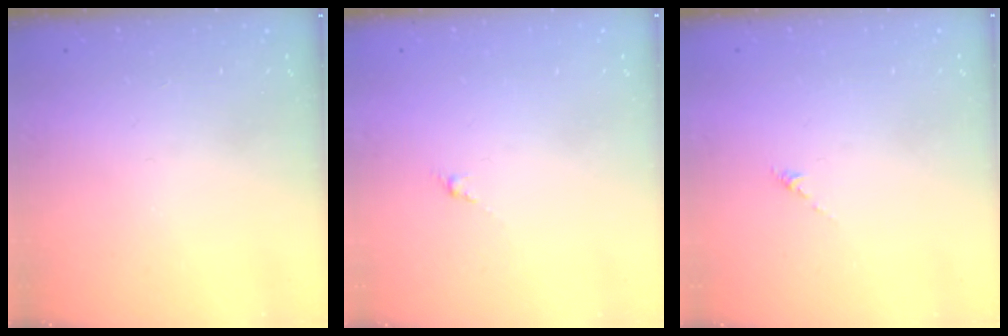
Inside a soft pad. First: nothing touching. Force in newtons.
{"total": 0.0}
{"total": 0.0}